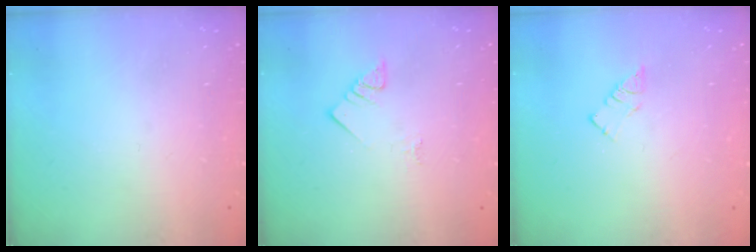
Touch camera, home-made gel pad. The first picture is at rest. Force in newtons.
{"total": 3.6, "press": 3.6, "slide": 0.5}
{"total": 3.1, "press": 3.1, "slide": 0.2}